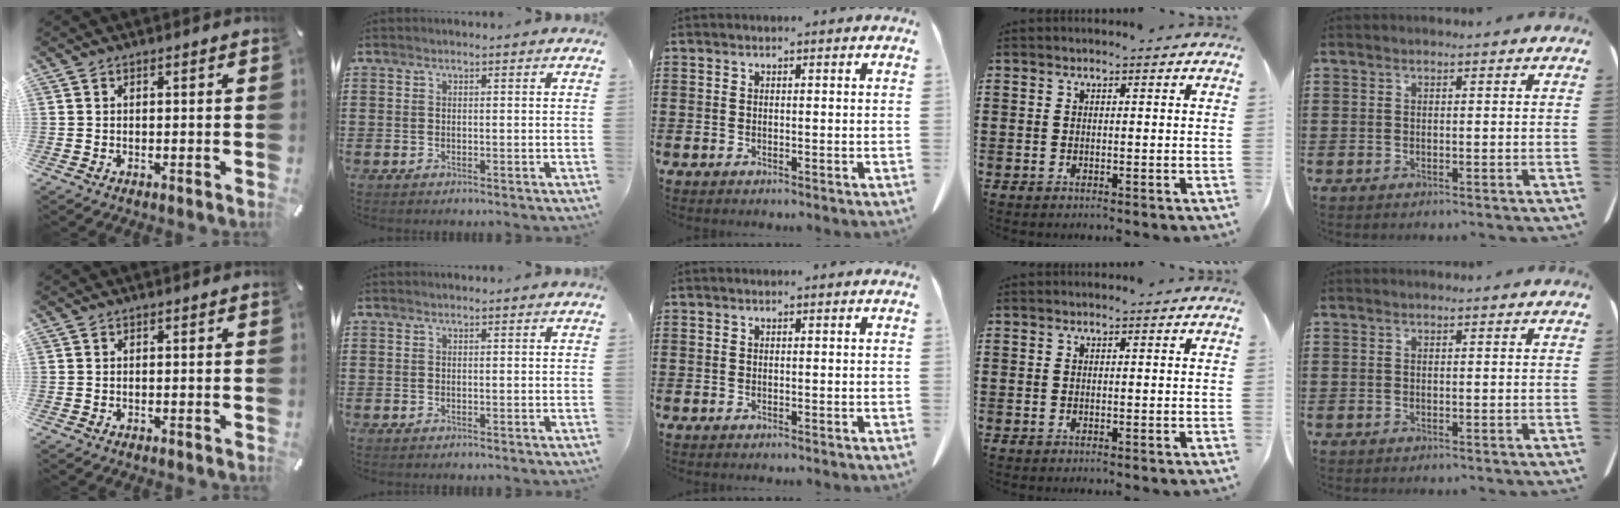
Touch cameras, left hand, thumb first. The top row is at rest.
{}